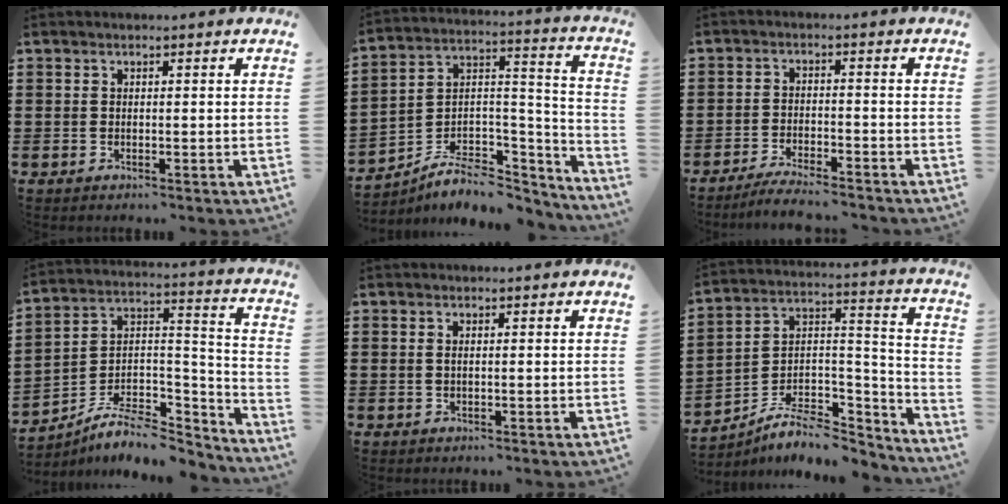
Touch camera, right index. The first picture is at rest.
{"total": 6.7, "force": [-4.6, 3.8, 3.1], "torque": [-0.055, 0.007, -0.083]}
{"total": 3.8, "force": [-3.7, 0.0, 0.9], "torque": [-0.018, 0.002, -0.075]}
{"total": 7.7, "force": [-5.6, 3.7, 3.8], "torque": [-0.070, 0.011, -0.106]}
{"total": 0.7, "force": [0.1, 0.2, 0.7], "torque": [-0.016, 0.001, 0.001]}
{"total": 7.2, "force": [-5.3, 3.7, 3.3], "torque": [-0.064, 0.008, -0.099]}